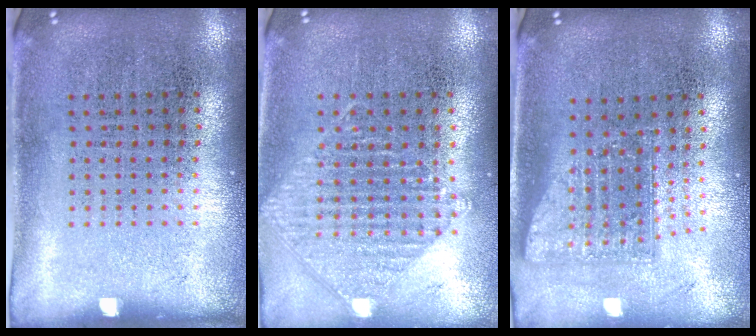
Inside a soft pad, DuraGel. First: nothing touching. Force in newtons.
{"total": 0.9, "press": 0.9, "slide": 0.0}
{"total": 1.6, "press": 1.2, "slide": 1.1}